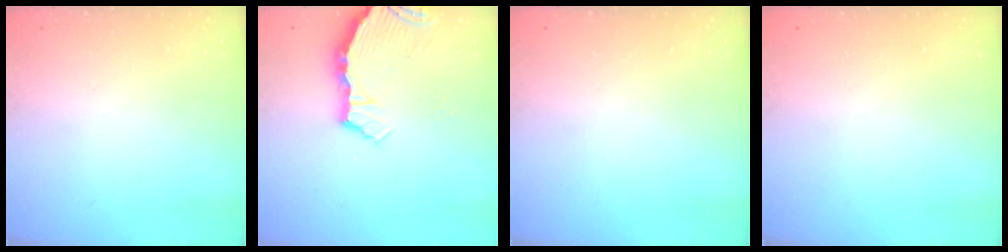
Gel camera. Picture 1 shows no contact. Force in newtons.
{"total": 4.2, "press": 4.2, "slide": 0.3}
{"total": 0.0}
{"total": 0.0}